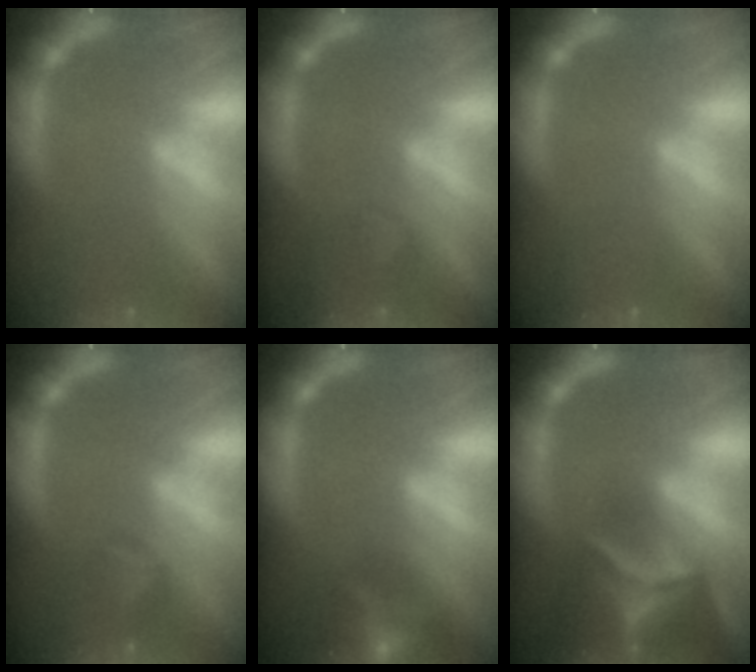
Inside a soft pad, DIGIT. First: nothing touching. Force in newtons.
{"total": 1.4}
{"total": 0.0}
{"total": 1.9}
{"total": 7.0}
{"total": 9.4}